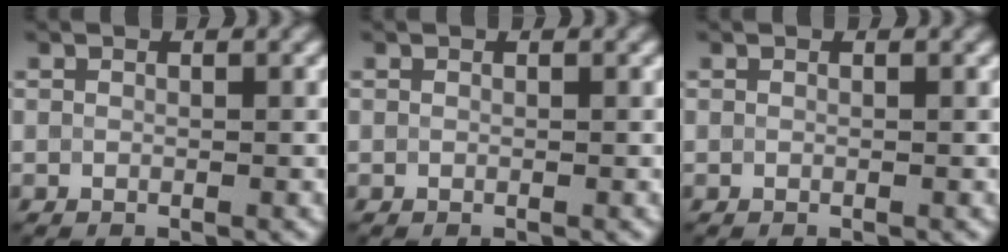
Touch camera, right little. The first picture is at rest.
{"total": 0.0}
{"total": 0.0}